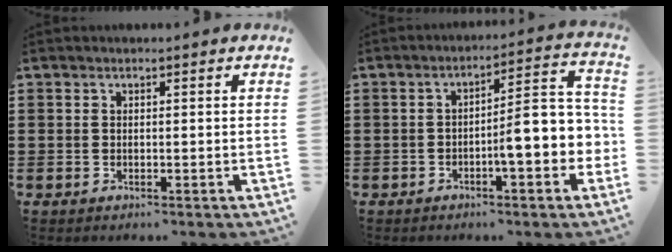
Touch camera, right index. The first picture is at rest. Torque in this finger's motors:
{"motor_torque": [2.14, 0.00, 0.71, 0.13]}